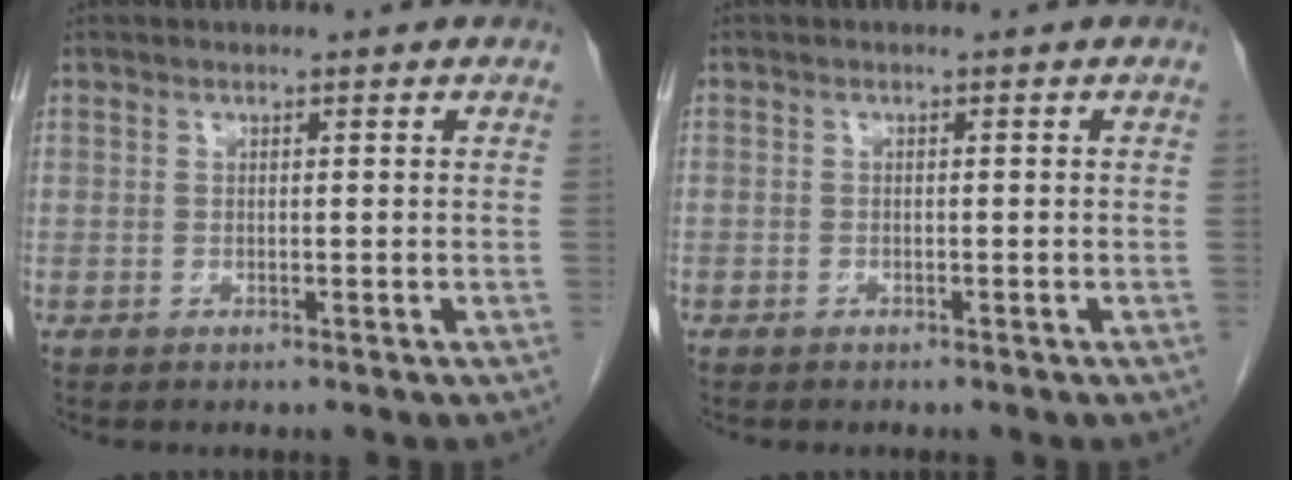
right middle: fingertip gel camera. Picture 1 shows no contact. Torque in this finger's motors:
{"motor_torque": [0.85, -1.29, -0.44, -0.21]}